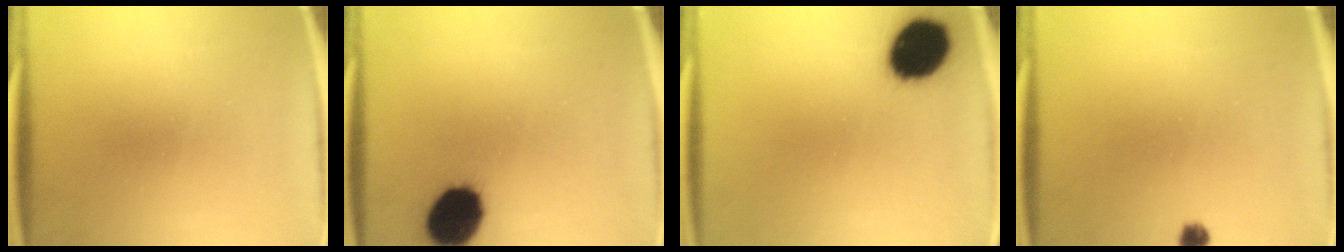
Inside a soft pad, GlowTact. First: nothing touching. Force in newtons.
{"total": 14.7}
{"total": 14.6}
{"total": 1.8}